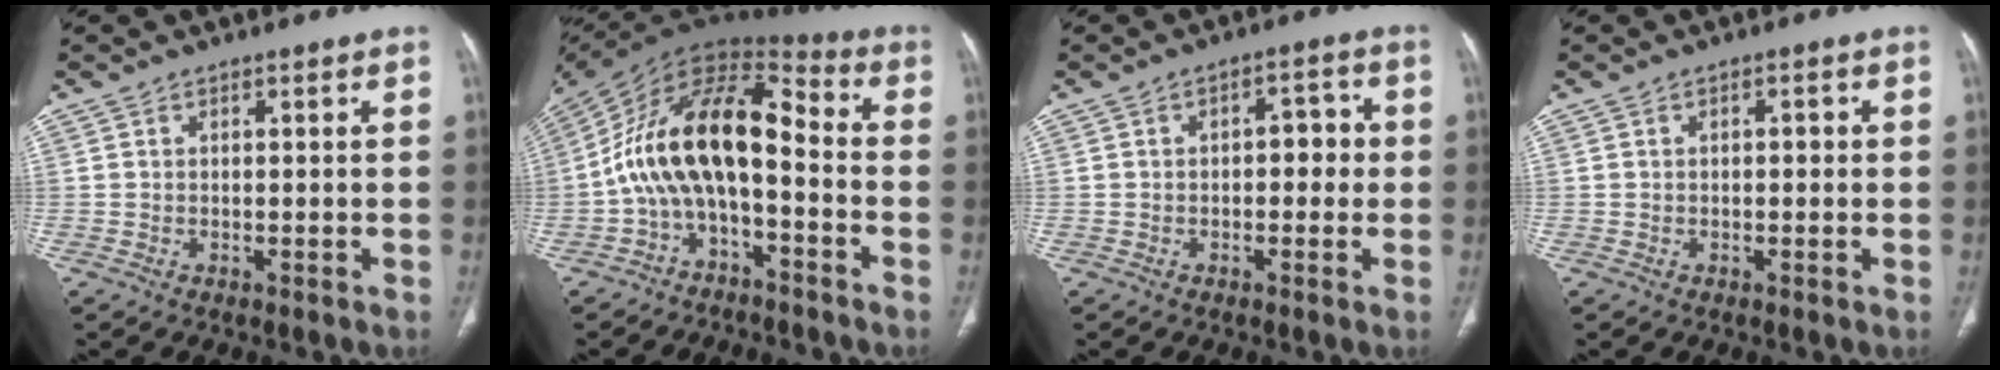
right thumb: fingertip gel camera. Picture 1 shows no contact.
{"total": 16.5, "force": [-3.4, 8.2, 13.8], "torque": [-0.235, 0.096, -0.070]}
{"total": 4.7, "force": [-0.1, 2.7, 3.9], "torque": [-0.031, 0.016, -0.007]}
{"total": 1.4, "force": [0.1, 0.7, 1.2], "torque": [-0.018, 0.002, 0.001]}